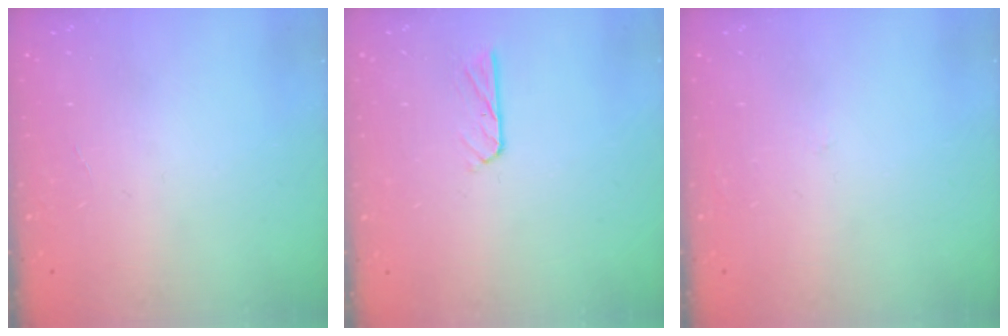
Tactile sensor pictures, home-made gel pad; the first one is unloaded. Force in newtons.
{"total": 3.4, "press": 3.4, "slide": 0.2}
{"total": 2.5, "press": 2.5, "slide": 0.3}